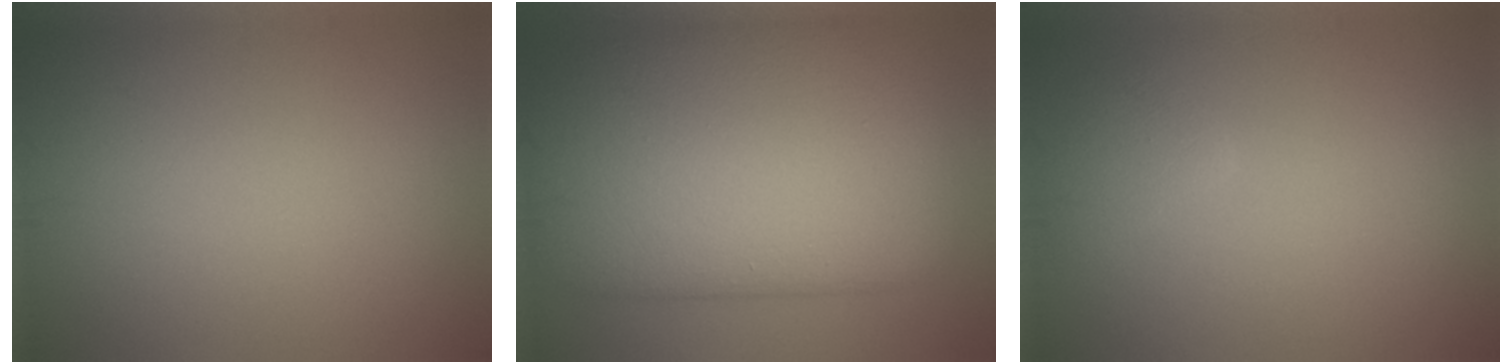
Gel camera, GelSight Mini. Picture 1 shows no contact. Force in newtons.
{"total": 13.2, "press": 13.2, "slide": 0.8}
{"total": 1.5, "press": 1.5, "slide": 0.1}